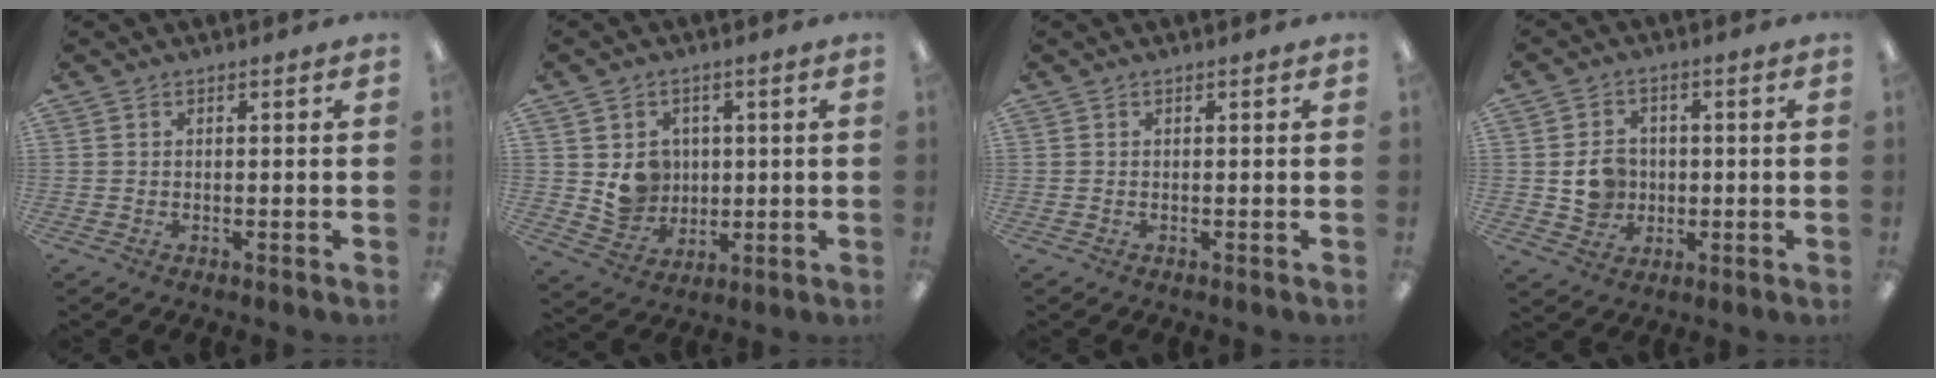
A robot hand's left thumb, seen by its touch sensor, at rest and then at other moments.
{"total": 7.5, "force": [2.0, 7.0, 1.8], "torque": [-0.019, -0.010, 0.044]}
{"total": 0.0}
{"total": 7.1, "force": [0.0, 6.5, 3.0], "torque": [-0.041, 0.012, 0.005]}